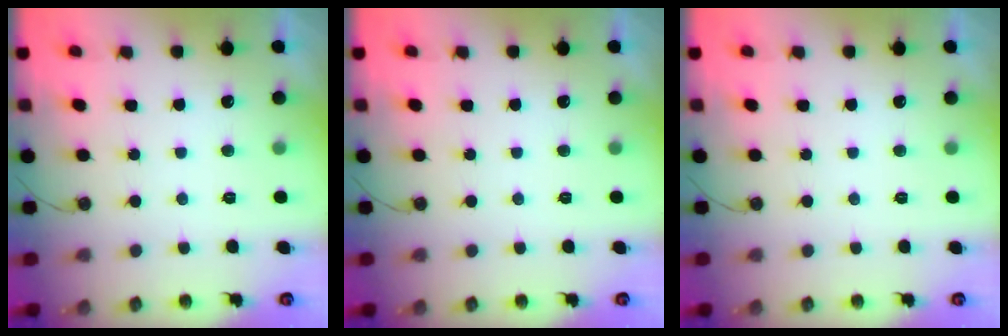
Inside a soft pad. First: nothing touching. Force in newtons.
{"total": 0.0}
{"total": 0.0}